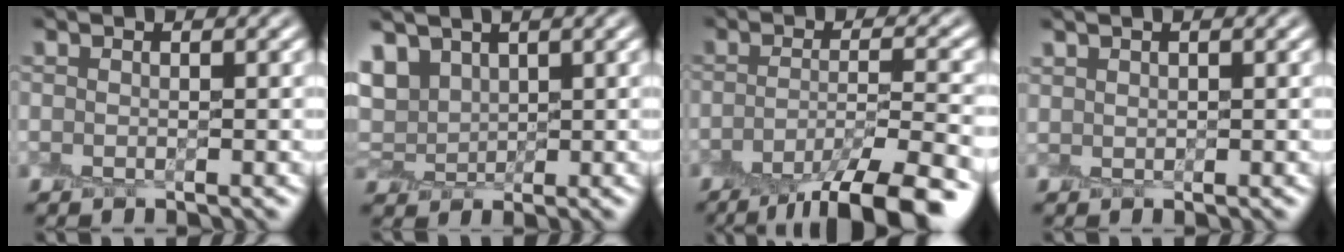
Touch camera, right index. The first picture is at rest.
{"total": 3.0, "force": [2.2, 1.8, 0.8], "torque": [-0.015, 0.007, 0.043]}
{"total": 8.7, "force": [-6.0, 1.8, 6.0], "torque": [-0.087, -0.003, -0.093]}
{"total": 0.6, "force": [0.5, 0.3, -0.1], "torque": [0.005, -0.002, 0.012]}